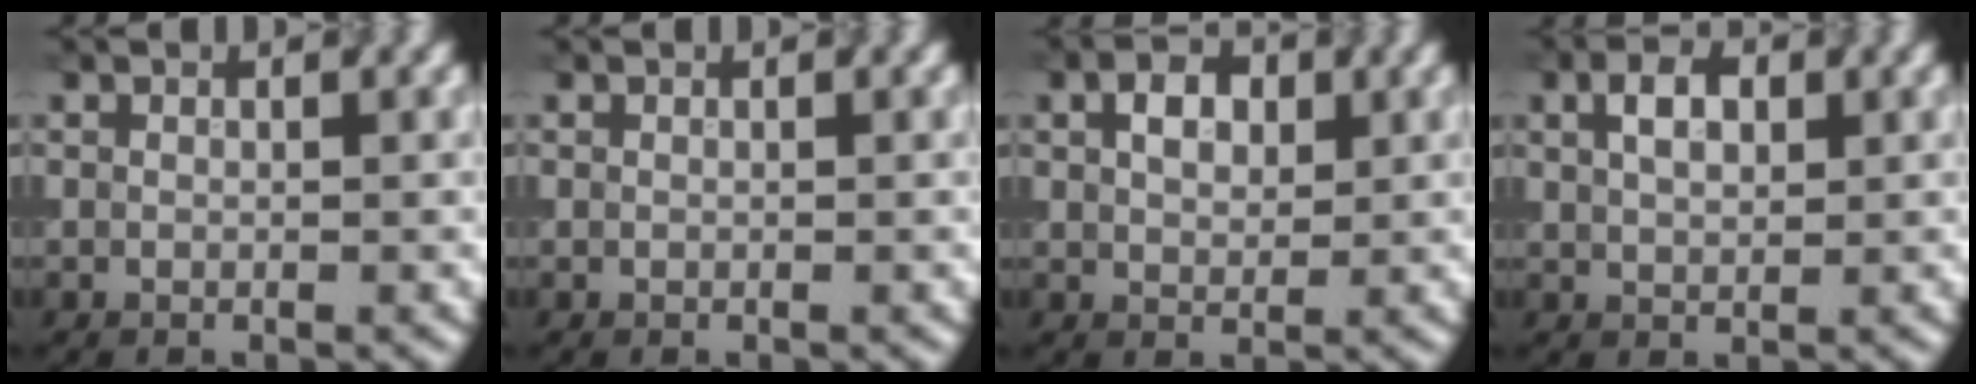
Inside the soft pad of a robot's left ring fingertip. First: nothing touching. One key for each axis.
{"total": 0.0}
{"total": 2.9, "fx": 0.9, "fy": 1.9, "fz": 1.9, "tx": -0.038, "ty": 0.005, "tz": 0.014}
{"total": 2.9, "fx": 1.0, "fy": 1.7, "fz": 2.1, "tx": -0.042, "ty": 0.006, "tz": 0.018}